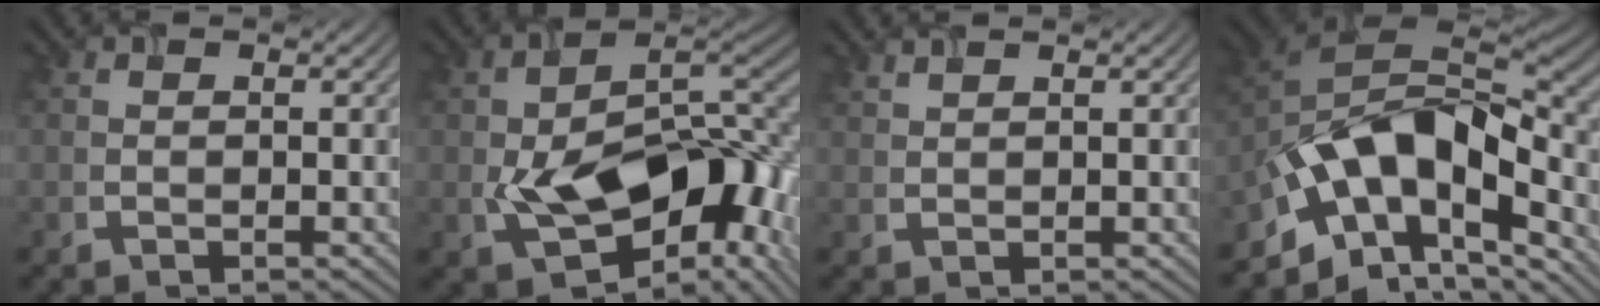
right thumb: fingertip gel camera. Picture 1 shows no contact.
{"total": 16.1, "force": [-3.5, 9.1, 12.8], "torque": [-0.193, -0.015, -0.052]}
{"total": 1.1, "force": [1.1, 0.0, 0.4], "torque": [-0.014, -0.001, 0.024]}
{"total": 15.3, "force": [-5.8, 8.7, 11.2], "torque": [-0.198, 0.003, -0.109]}